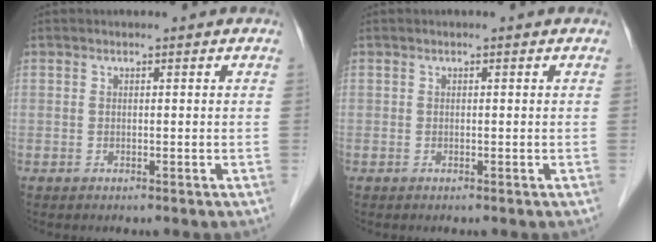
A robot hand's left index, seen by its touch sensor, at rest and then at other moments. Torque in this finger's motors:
{"motor_torque": [0.01, 0.01, -0.03, -0.01]}